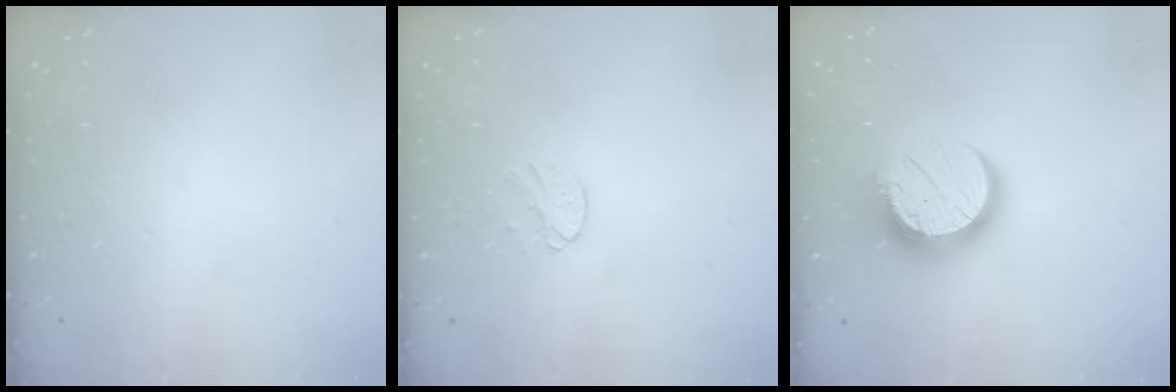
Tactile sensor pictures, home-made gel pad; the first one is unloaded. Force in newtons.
{"total": 5.8, "press": 5.8, "slide": 0.4}
{"total": 12.8, "press": 12.8, "slide": 1.1}